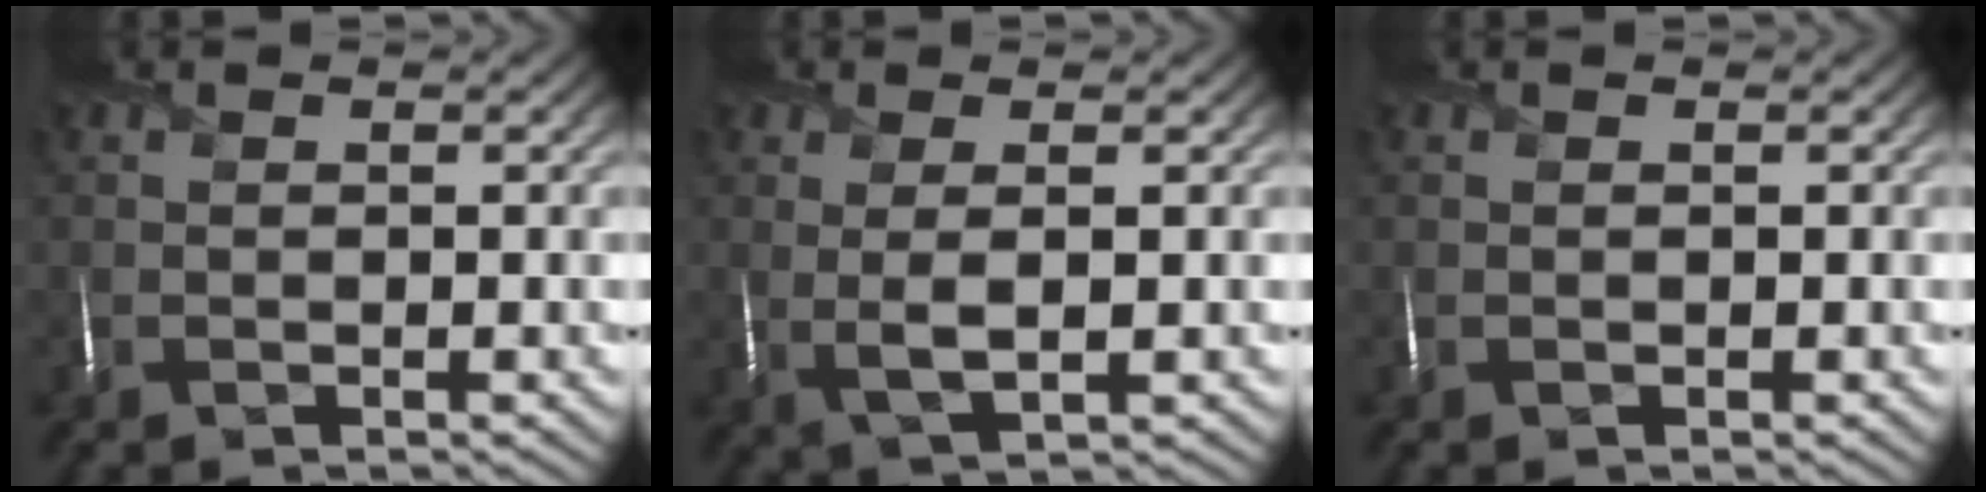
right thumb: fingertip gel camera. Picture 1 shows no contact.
{"total": 3.0, "force": [0.7, 0.5, 2.9], "torque": [-0.061, 0.004, 0.014]}
{"total": 0.0}